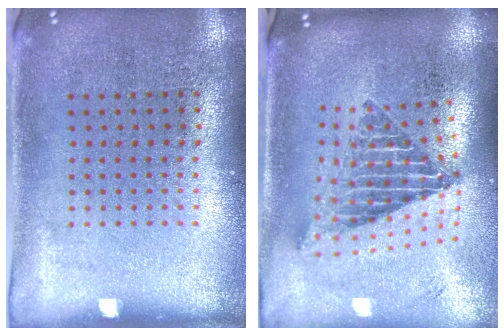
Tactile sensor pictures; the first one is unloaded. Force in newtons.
{"total": 2.3, "press": 1.6, "slide": 1.7}